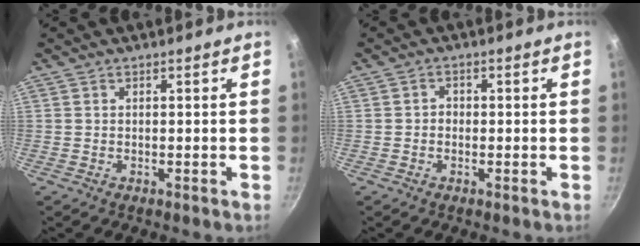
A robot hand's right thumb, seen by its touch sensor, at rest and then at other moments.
{"total": 1.6, "force": [-0.3, 1.4, 0.8], "torque": [-0.010, 0.006, -0.008]}